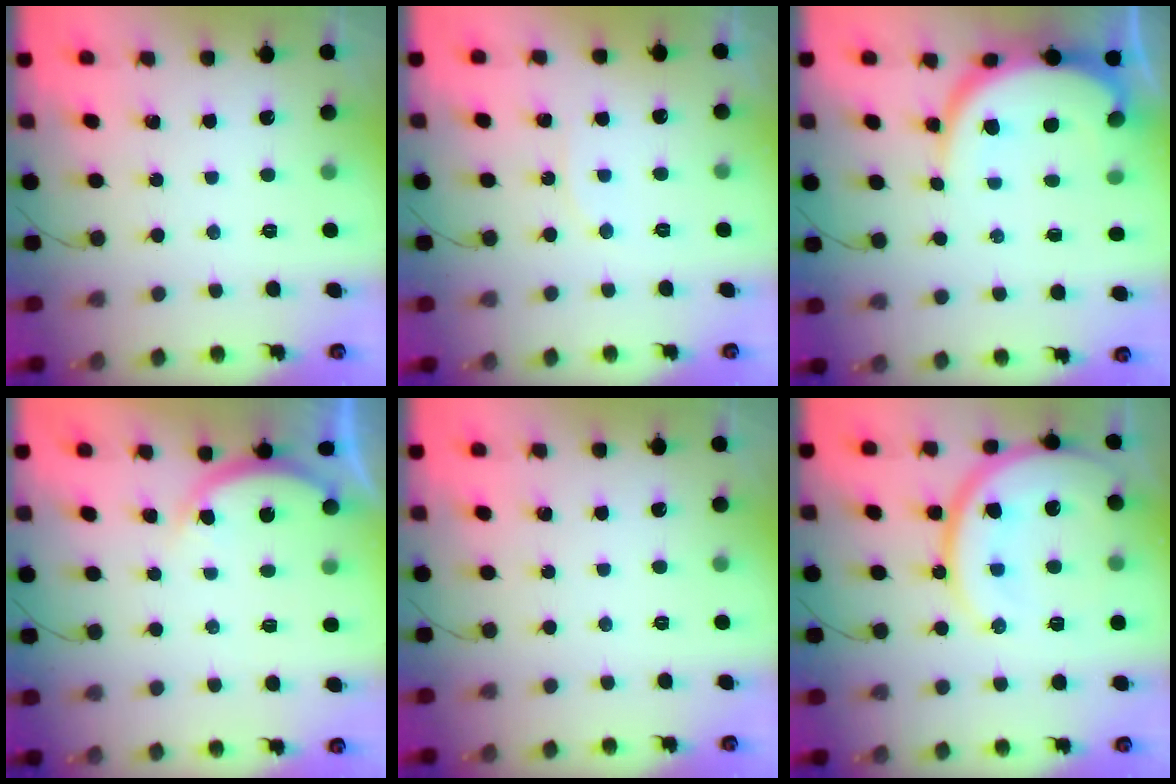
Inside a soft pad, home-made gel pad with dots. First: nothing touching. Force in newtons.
{"total": 3.5, "press": 3.5, "slide": 0.5}
{"total": 10.0, "press": 9.9, "slide": 1.1}
{"total": 4.4, "press": 4.3, "slide": 0.7}
{"total": 0.0}
{"total": 17.6, "press": 17.6, "slide": 1.8}